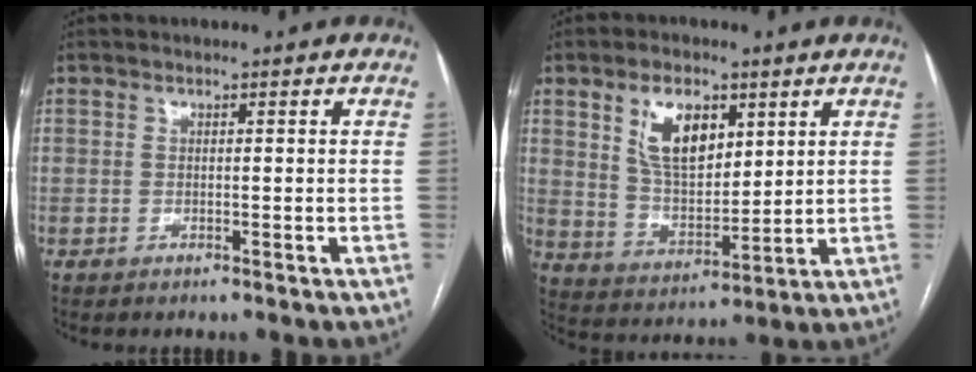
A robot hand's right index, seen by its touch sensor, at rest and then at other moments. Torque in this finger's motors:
{"motor_torque": [0.82, 0.72, 0.54, 0.16]}